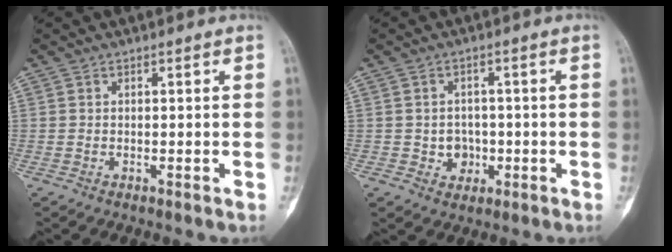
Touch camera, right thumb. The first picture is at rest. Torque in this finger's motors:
{"motor_torque": [0.13, 0.11, 0.07, -0.40, -0.03]}